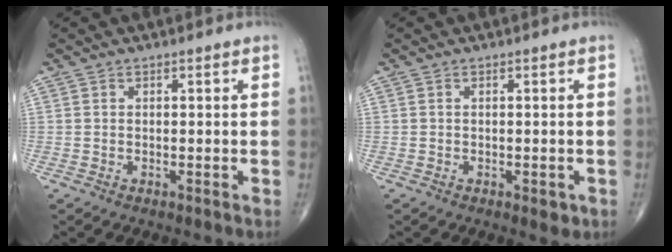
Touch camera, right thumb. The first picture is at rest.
{"total": 2.0, "force": [-0.7, 0.9, 1.6], "torque": [-0.016, -0.001, -0.006]}